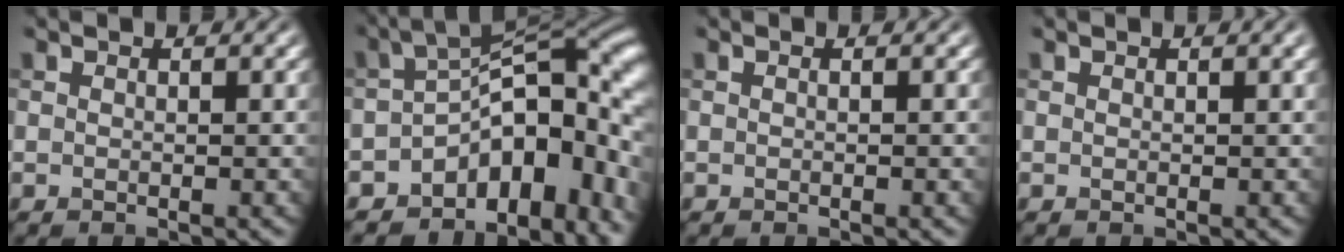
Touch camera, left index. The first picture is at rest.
{"total": 11.2, "force": [-4.7, 6.4, 7.9], "torque": [-0.089, 0.003, -0.078]}
{"total": 0.7, "force": [-0.1, 0.1, 0.6], "torque": [-0.008, -0.001, -0.003]}
{"total": 0.7, "force": [0.4, 0.1, 0.6], "torque": [-0.007, 0.005, 0.006]}